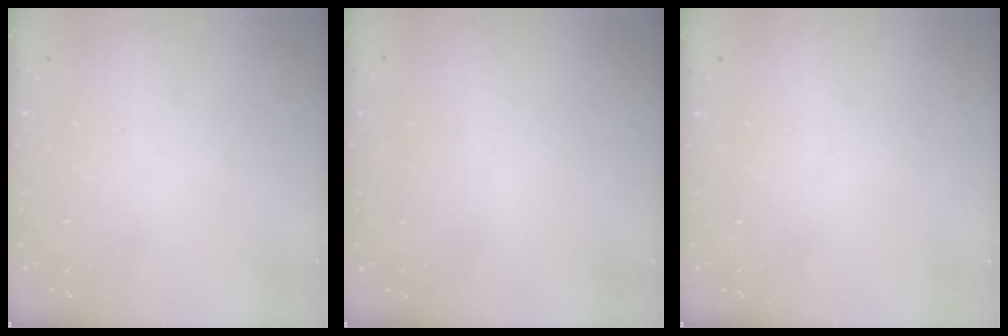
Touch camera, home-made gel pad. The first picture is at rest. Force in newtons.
{"total": 0.9, "press": 0.9, "slide": 0.1}
{"total": 0.0}